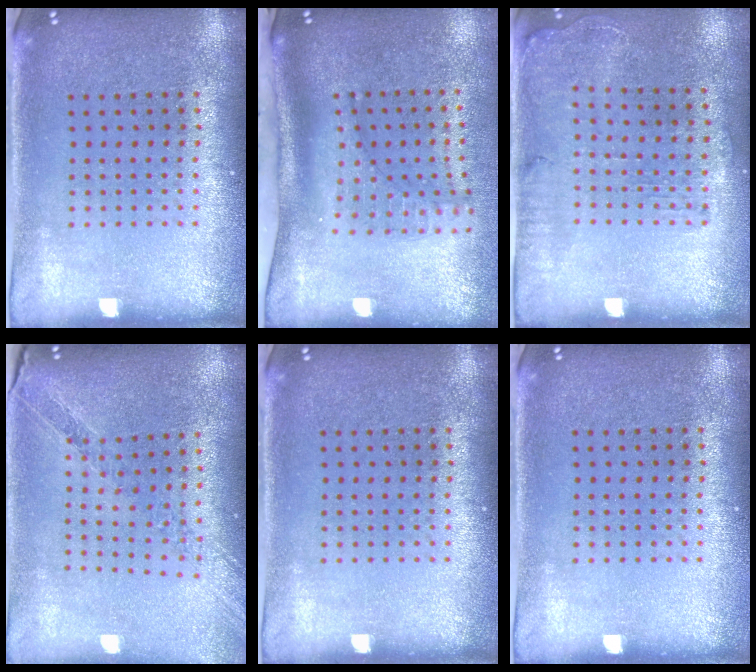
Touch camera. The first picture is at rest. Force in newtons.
{"total": 2.1, "press": 1.5, "slide": 1.5}
{"total": 1.2, "press": 1.2, "slide": 0.3}
{"total": 1.1, "press": 1.1, "slide": 0.2}
{"total": 0.0}
{"total": 0.0}